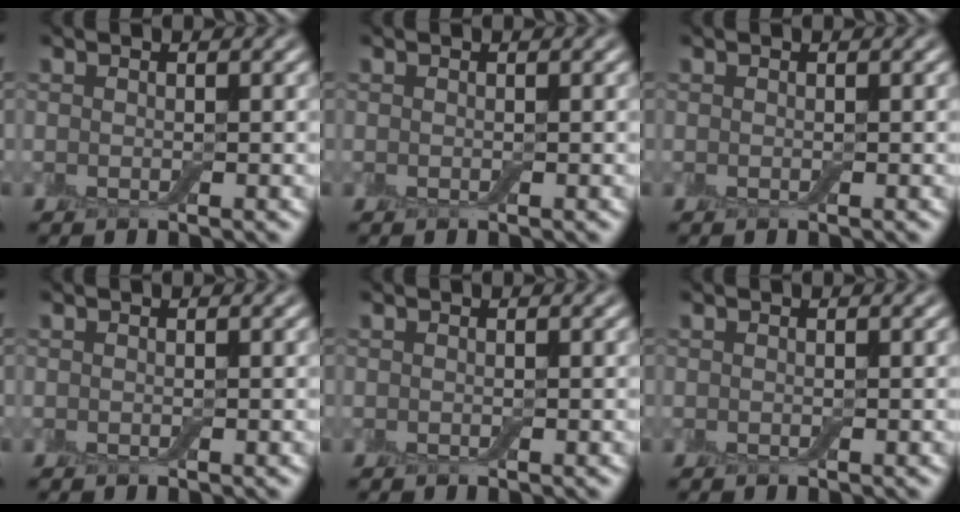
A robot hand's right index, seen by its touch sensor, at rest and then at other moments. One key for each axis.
{"total": 0.0}
{"total": 0.0}
{"total": 0.0}
{"total": 0.0}
{"total": 0.0}